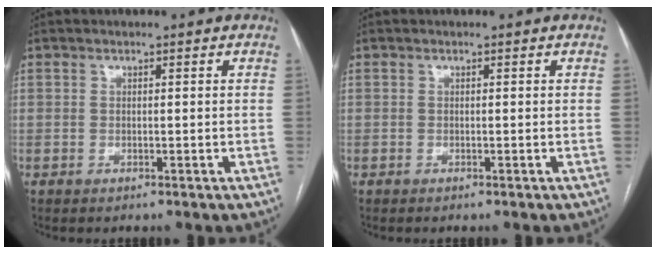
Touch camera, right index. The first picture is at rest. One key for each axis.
{"total": 0.0}